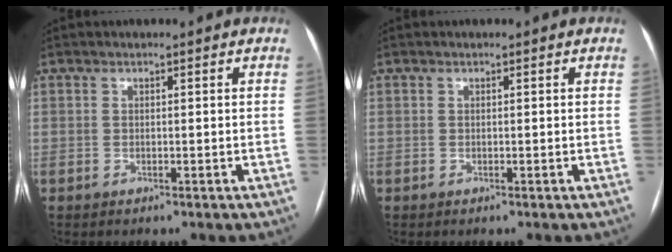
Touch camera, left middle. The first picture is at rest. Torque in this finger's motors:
{"motor_torque": [-0.01, 0.29, 0.00, -0.06]}